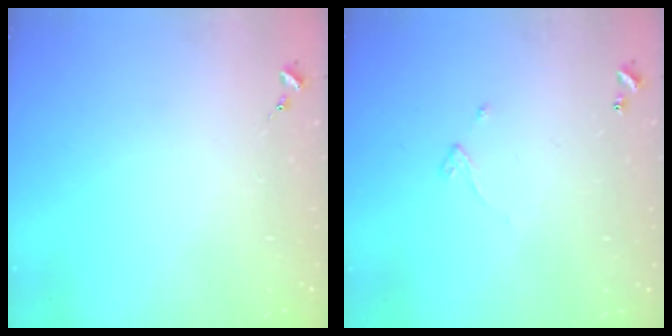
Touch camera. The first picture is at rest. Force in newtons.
{"total": 3.2, "press": 3.2, "slide": 0.4}